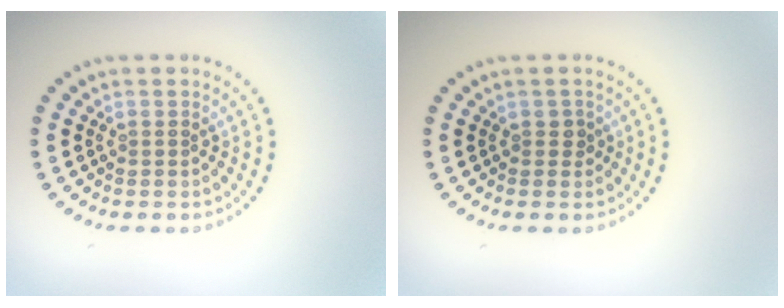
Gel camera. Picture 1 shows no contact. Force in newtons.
{"total": 0.8, "press": 0.8, "slide": 0.3}